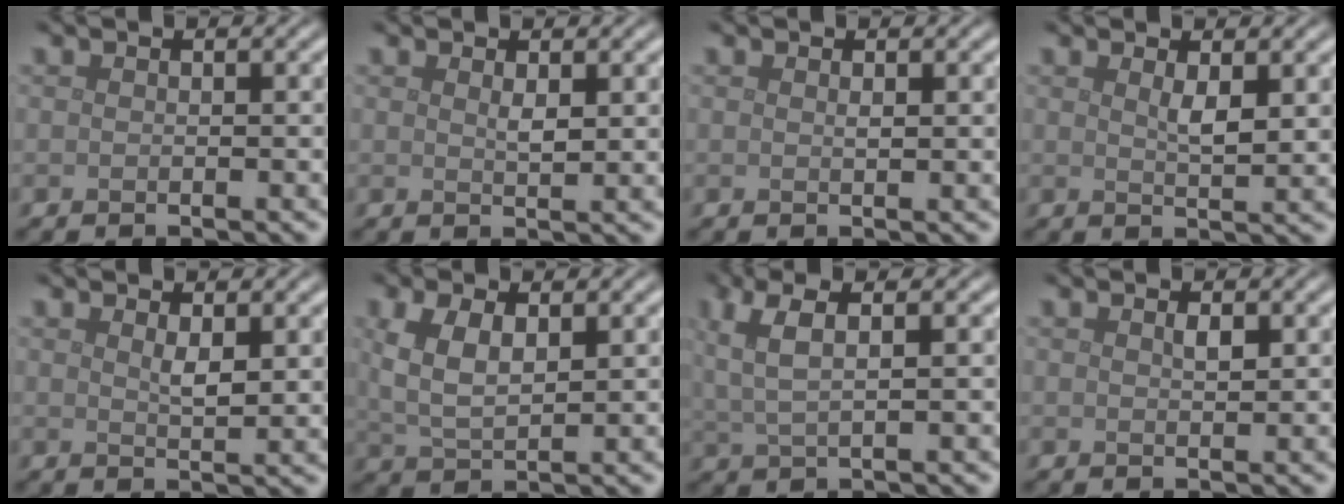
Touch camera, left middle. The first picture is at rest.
{"total": 1.2, "force": [0.6, 0.2, 1.0], "torque": [-0.018, -0.003, 0.012]}
{"total": 0.7, "force": [0.3, 0.1, 0.6], "torque": [-0.007, -0.001, 0.005]}
{"total": 2.0, "force": [0.8, 0.4, 1.8], "torque": [-0.032, -0.004, 0.017]}
{"total": 1.7, "force": [0.9, 0.4, 1.4], "torque": [-0.026, -0.003, 0.017]}
{"total": 4.1, "force": [1.4, 2.1, 3.3], "torque": [-0.081, -0.001, 0.032]}
{"total": 4.1, "force": [1.8, 1.3, 3.5], "torque": [-0.076, 0.007, 0.038]}
{"total": 0.7, "force": [0.4, 0.2, 0.6], "torque": [-0.012, -0.002, 0.008]}